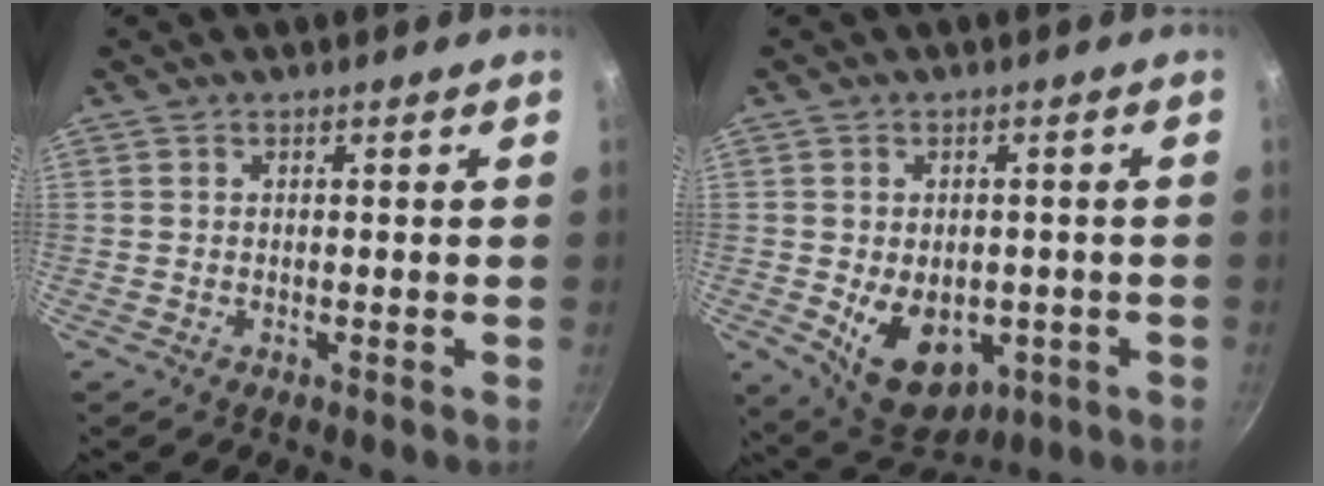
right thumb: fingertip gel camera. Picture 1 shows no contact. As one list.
[{"total": 11.8, "force": [-2.6, 8.2, 8.1], "torque": [-0.087, -0.006, -0.015]}]